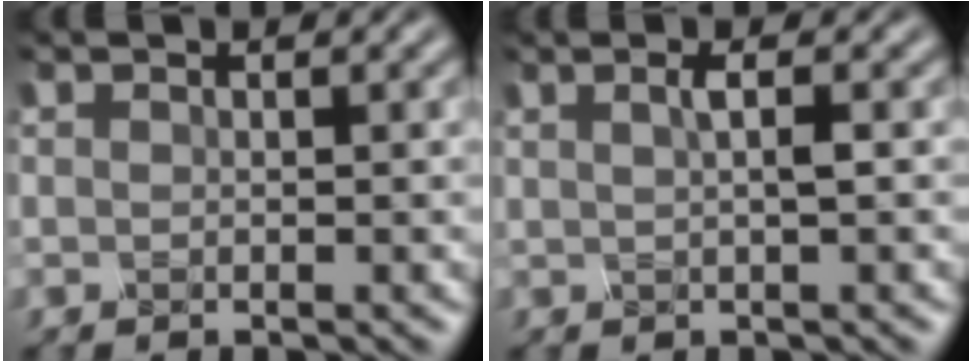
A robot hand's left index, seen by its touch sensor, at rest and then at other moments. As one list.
[{"total": 1.3, "force": [0.0, 0.3, 1.3], "torque": [-0.016, 0.002, -0.001]}]